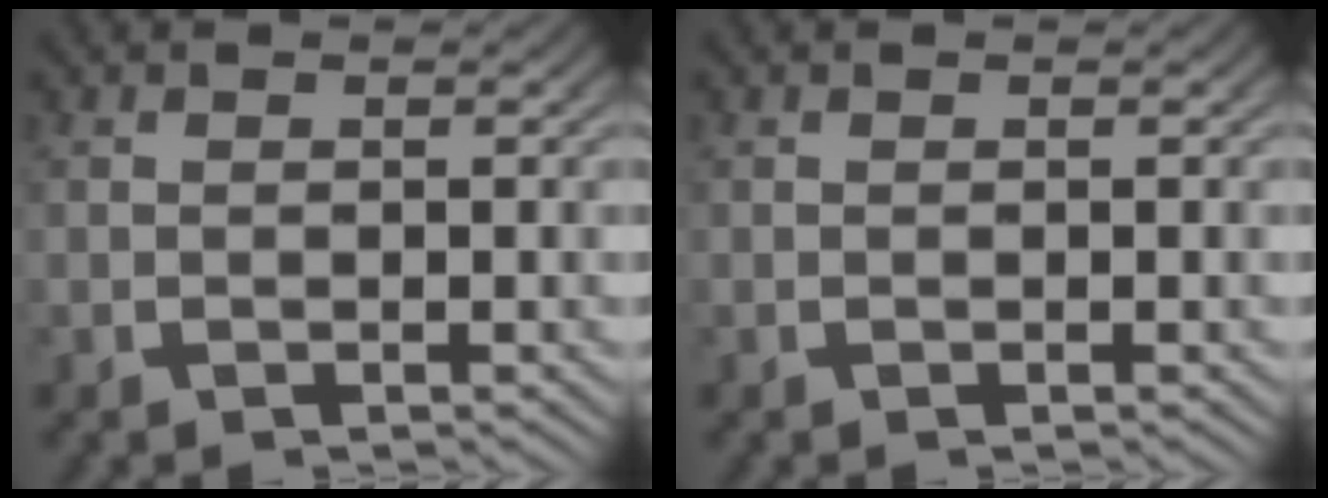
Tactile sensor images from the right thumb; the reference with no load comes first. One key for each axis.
{"total": 0.0}